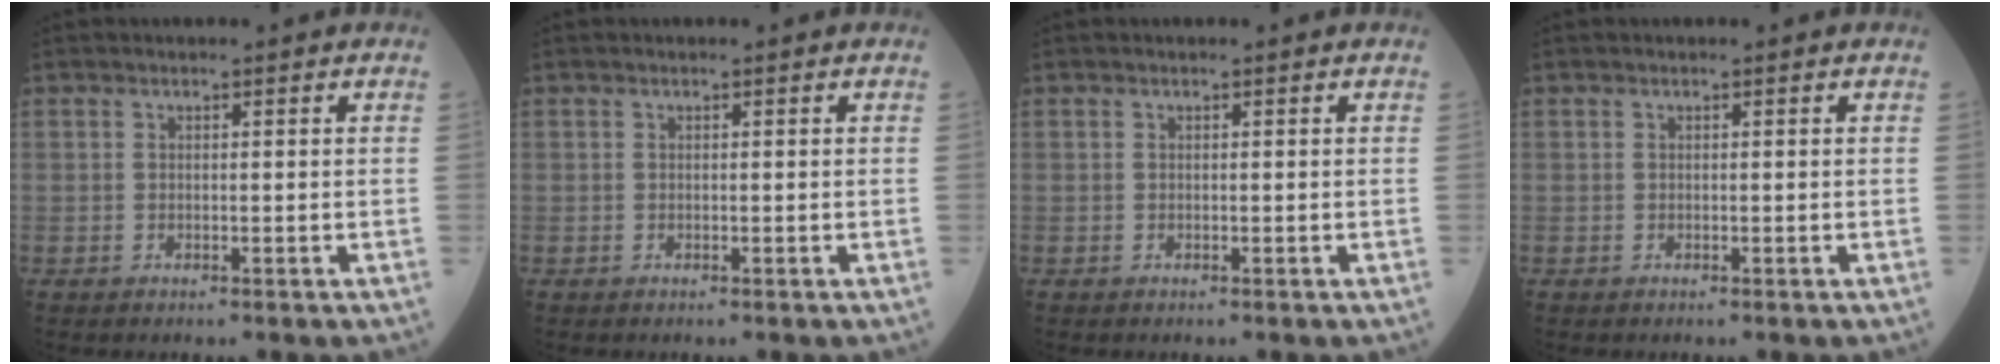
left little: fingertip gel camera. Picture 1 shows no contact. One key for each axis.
{"total": 0.0}
{"total": 0.0}
{"total": 0.0}